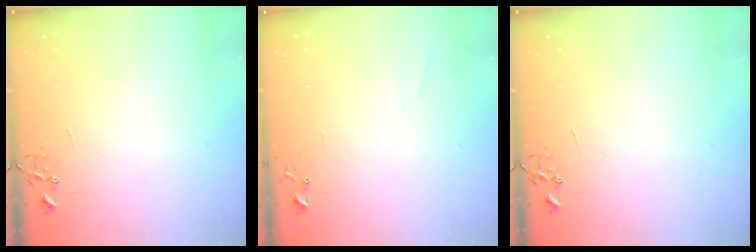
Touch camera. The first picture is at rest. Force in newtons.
{"total": 3.8, "press": 3.7, "slide": 0.6}
{"total": 0.0}